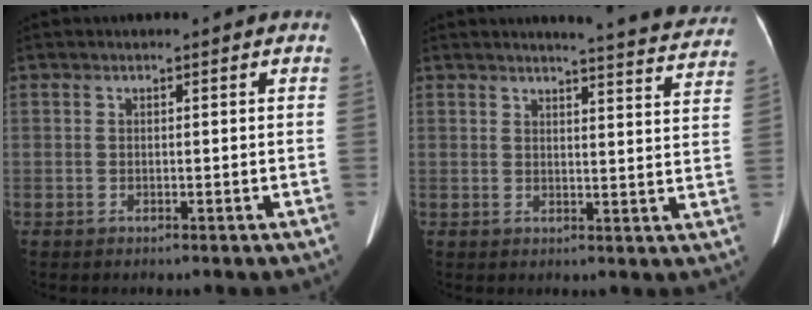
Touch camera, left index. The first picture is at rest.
{"total": 12.7, "force": [12.3, 0.4, 3.2], "torque": [-0.029, -0.058, 0.118]}